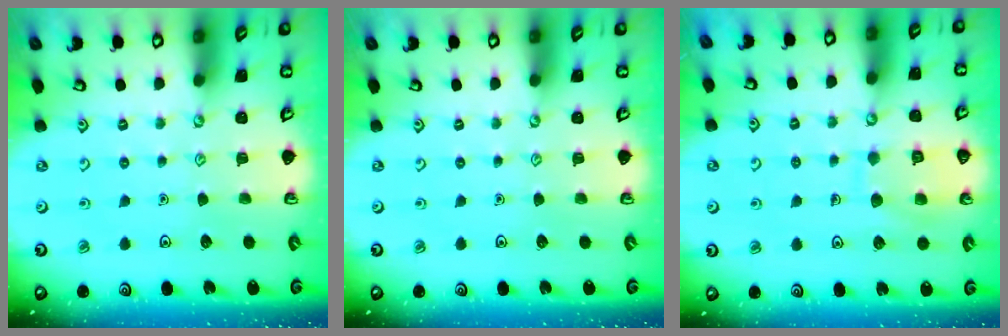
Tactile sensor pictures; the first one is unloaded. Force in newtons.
{"total": 0.0}
{"total": 9.5, "press": 9.5, "slide": 0.8}